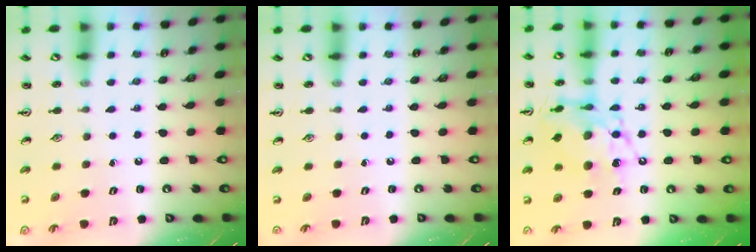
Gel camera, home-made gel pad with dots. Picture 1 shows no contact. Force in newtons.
{"total": 0.0}
{"total": 13.3, "press": 13.3, "slide": 1.3}